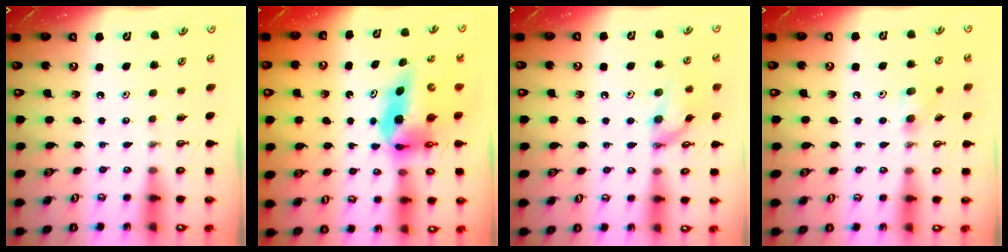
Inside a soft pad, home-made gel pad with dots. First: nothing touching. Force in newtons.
{"total": 8.4, "press": 8.3, "slide": 1.5}
{"total": 12.7, "press": 12.3, "slide": 3.2}
{"total": 6.8, "press": 6.7, "slide": 1.2}